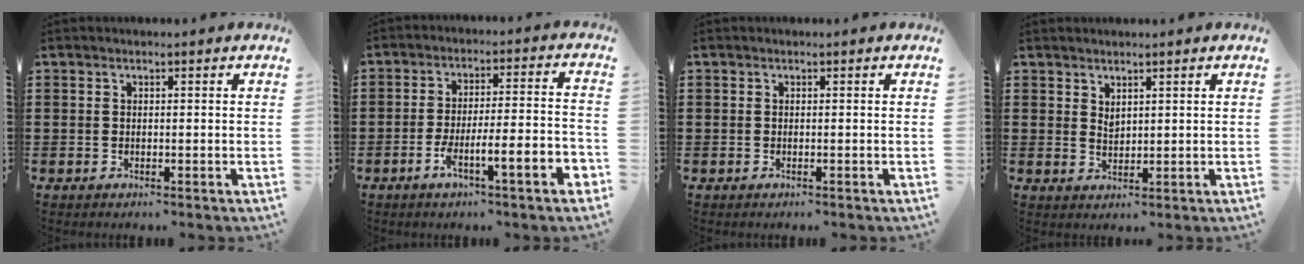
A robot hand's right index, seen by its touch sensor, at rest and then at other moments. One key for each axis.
{"total": 7.9, "fx": -4.4, "fy": 0.8, "fz": 6.5, "tx": -0.114, "ty": -0.005, "tz": -0.083}
{"total": 0.0}
{"total": 1.6, "fx": 1.5, "fy": 0.5, "fz": 0.4, "tx": -0.008, "ty": 0.001, "tz": 0.028}